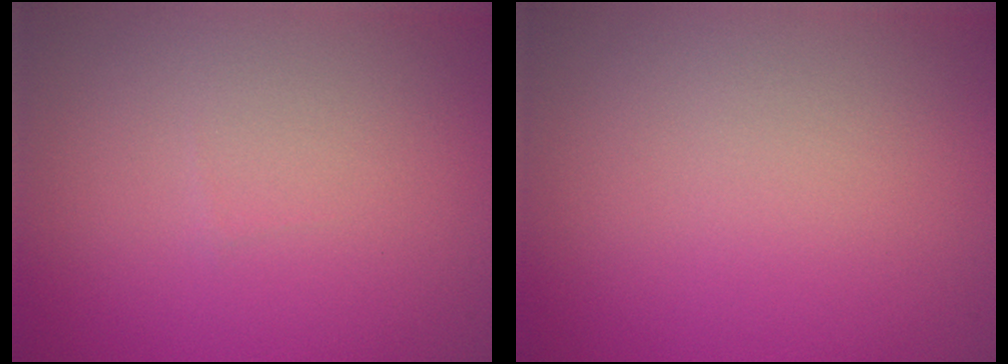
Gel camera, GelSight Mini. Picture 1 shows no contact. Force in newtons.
{"total": 0.0}